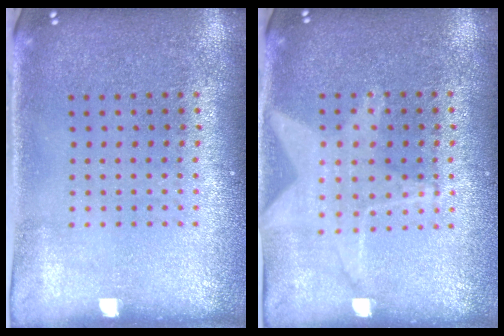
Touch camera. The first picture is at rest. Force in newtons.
{"total": 1.2, "press": 1.2, "slide": 0.3}